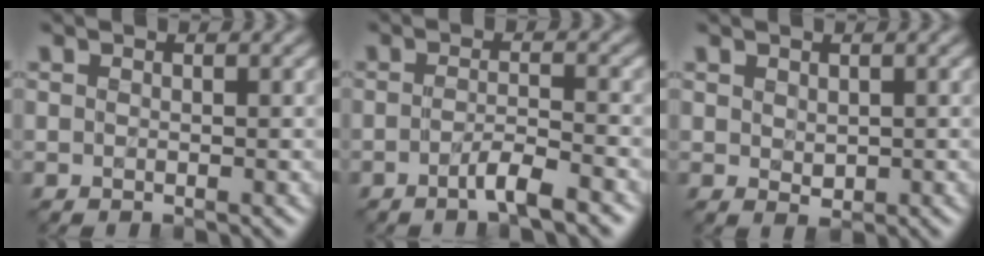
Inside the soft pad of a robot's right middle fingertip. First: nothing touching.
{"total": 2.4, "force": [-1.8, 0.2, 1.6], "torque": [-0.029, 0.006, -0.035]}
{"total": 1.0, "force": [0.2, 0.7, 0.7], "torque": [-0.018, -0.004, 0.004]}